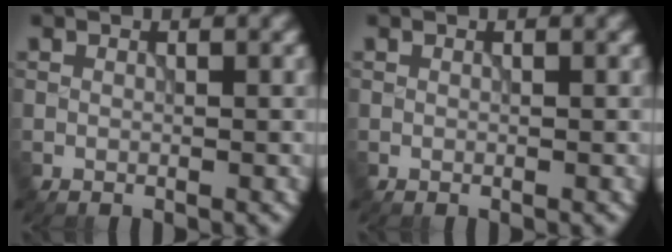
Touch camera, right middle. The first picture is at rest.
{"total": 0.0}